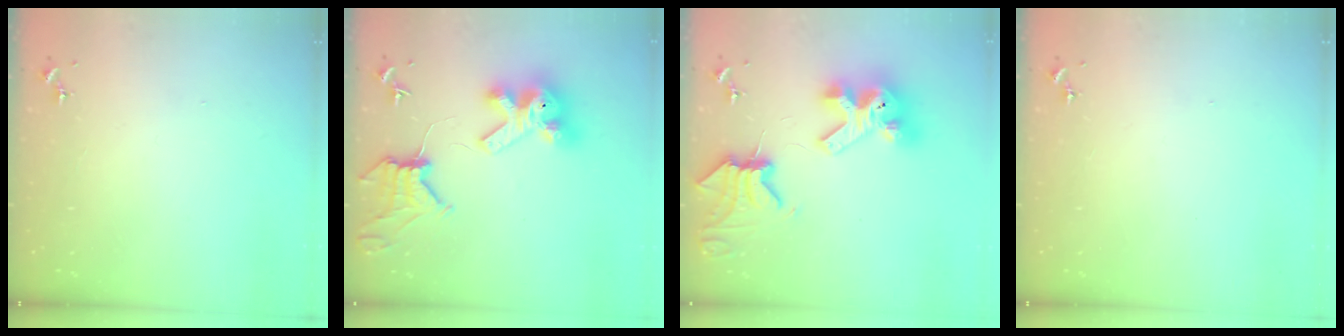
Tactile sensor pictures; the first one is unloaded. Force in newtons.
{"total": 18.0, "press": 17.9, "slide": 2.0}
{"total": 13.9, "press": 13.8, "slide": 1.8}
{"total": 0.0}